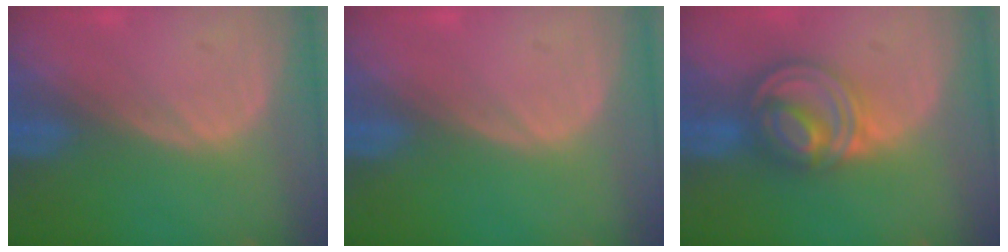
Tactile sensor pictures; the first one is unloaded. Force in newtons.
{"total": 0.0}
{"total": 8.1, "press": 6.9, "slide": 4.2}